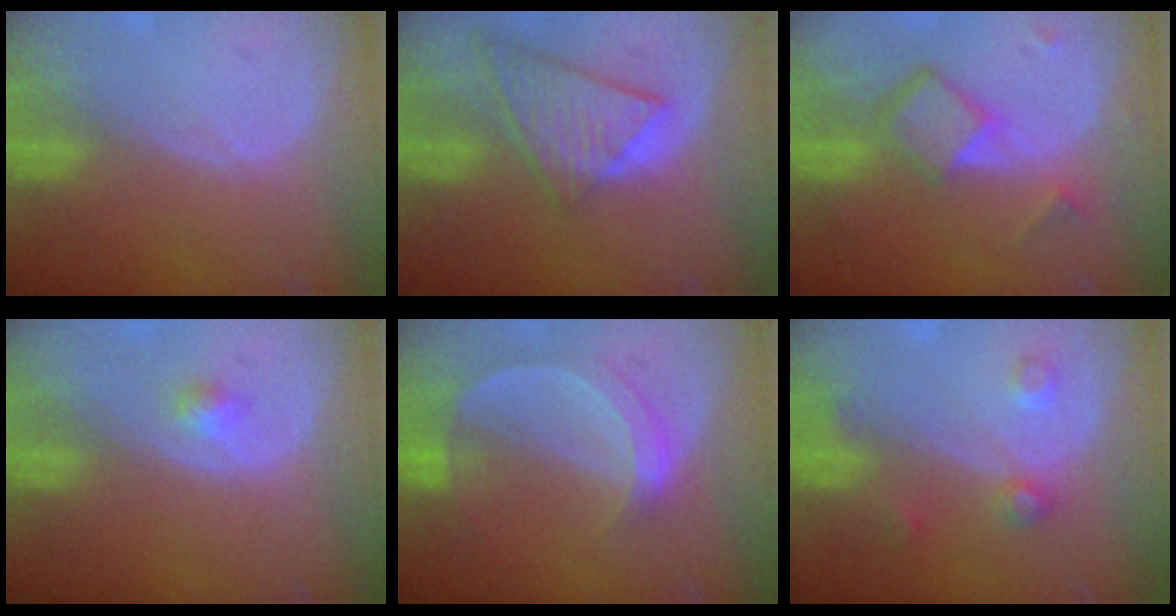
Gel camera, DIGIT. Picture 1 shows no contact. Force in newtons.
{"total": 9.0, "press": 7.8, "slide": 4.4}
{"total": 6.6, "press": 5.7, "slide": 3.3}
{"total": 1.7, "press": 1.4, "slide": 0.8}
{"total": 5.9, "press": 5.4, "slide": 2.4}
{"total": 3.5, "press": 3.4, "slide": 1.0}